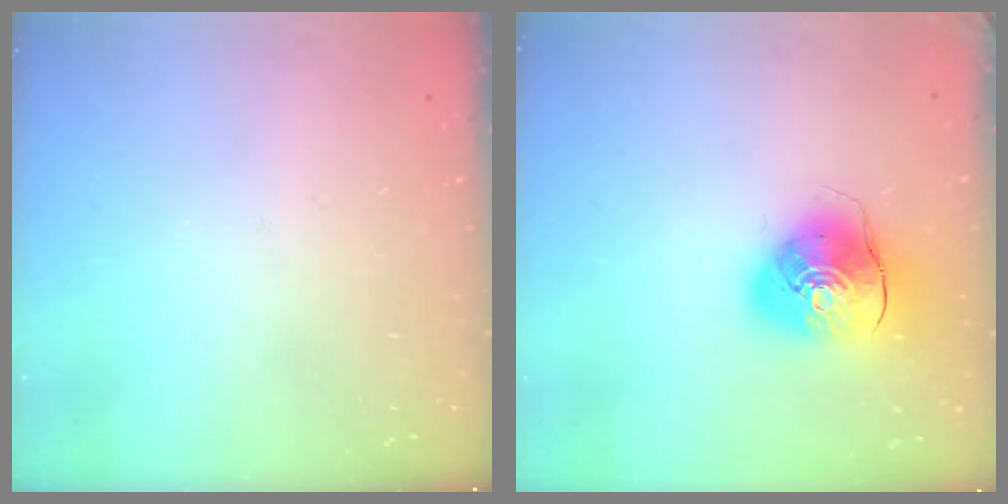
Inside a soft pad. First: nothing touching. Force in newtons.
{"total": 11.1, "press": 11.0, "slide": 2.0}